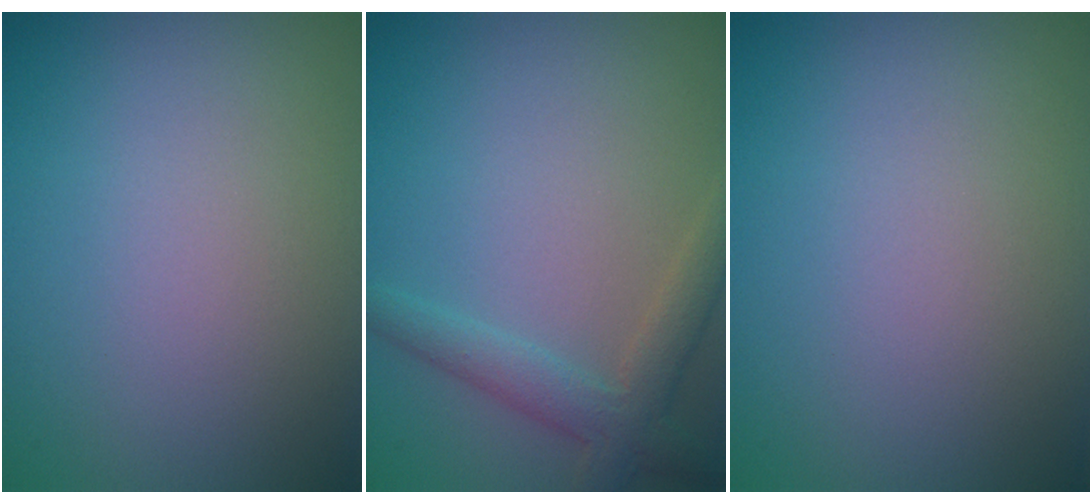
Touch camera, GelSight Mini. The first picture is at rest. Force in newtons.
{"total": 3.1, "press": 3.1, "slide": 0.2}
{"total": 0.0}